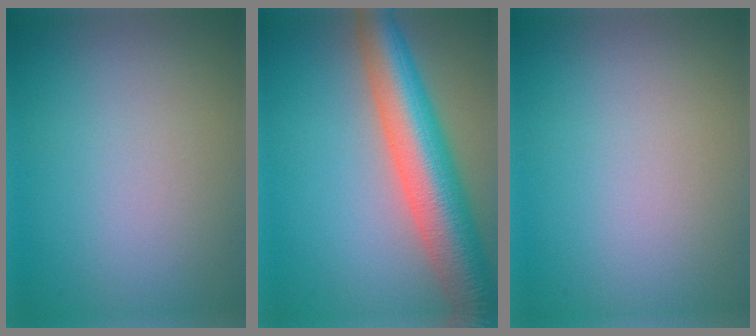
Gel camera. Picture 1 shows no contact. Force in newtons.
{"total": 9.5, "press": 9.5, "slide": 0.5}
{"total": 0.0}